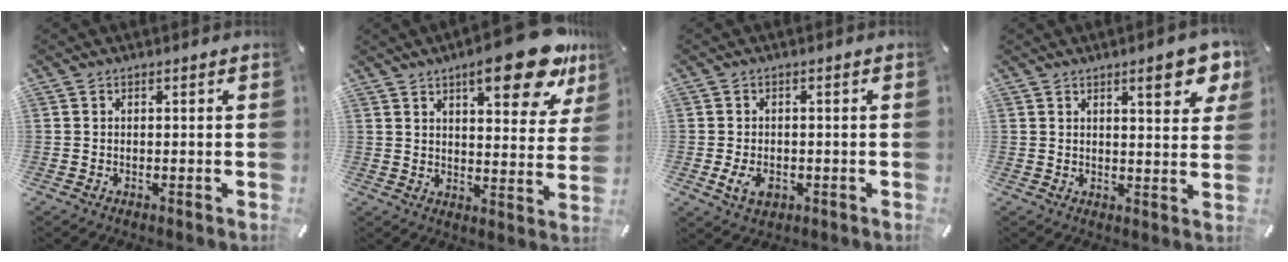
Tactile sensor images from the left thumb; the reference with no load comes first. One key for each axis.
{"total": 18.4, "fx": 11.3, "fy": 6.0, "fz": 13.2, "tx": -0.180, "ty": -0.065, "tz": 0.176}
{"total": 4.4, "fx": -1.2, "fy": 3.0, "fz": 3.0, "tx": -0.064, "ty": -0.003, "tz": -0.026}
{"total": 9.6, "fx": 5.2, "fy": 2.9, "fz": 7.5, "tx": -0.095, "ty": -0.022, "tz": 0.081}